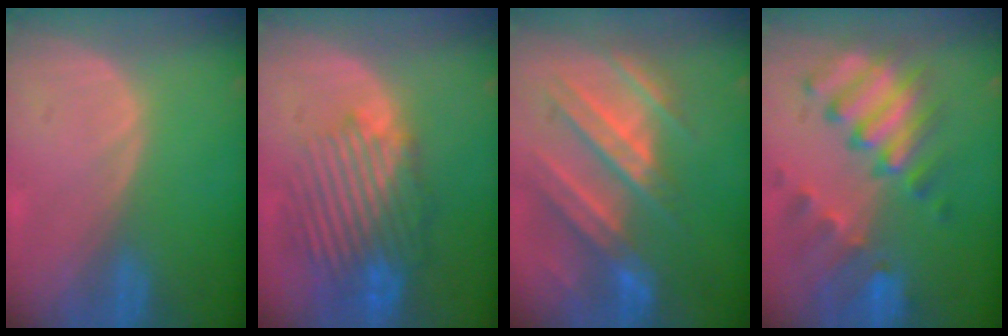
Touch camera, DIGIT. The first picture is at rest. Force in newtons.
{"total": 10.2, "press": 9.3, "slide": 4.3}
{"total": 10.5, "press": 9.6, "slide": 4.2}
{"total": 10.2, "press": 8.9, "slide": 5.0}